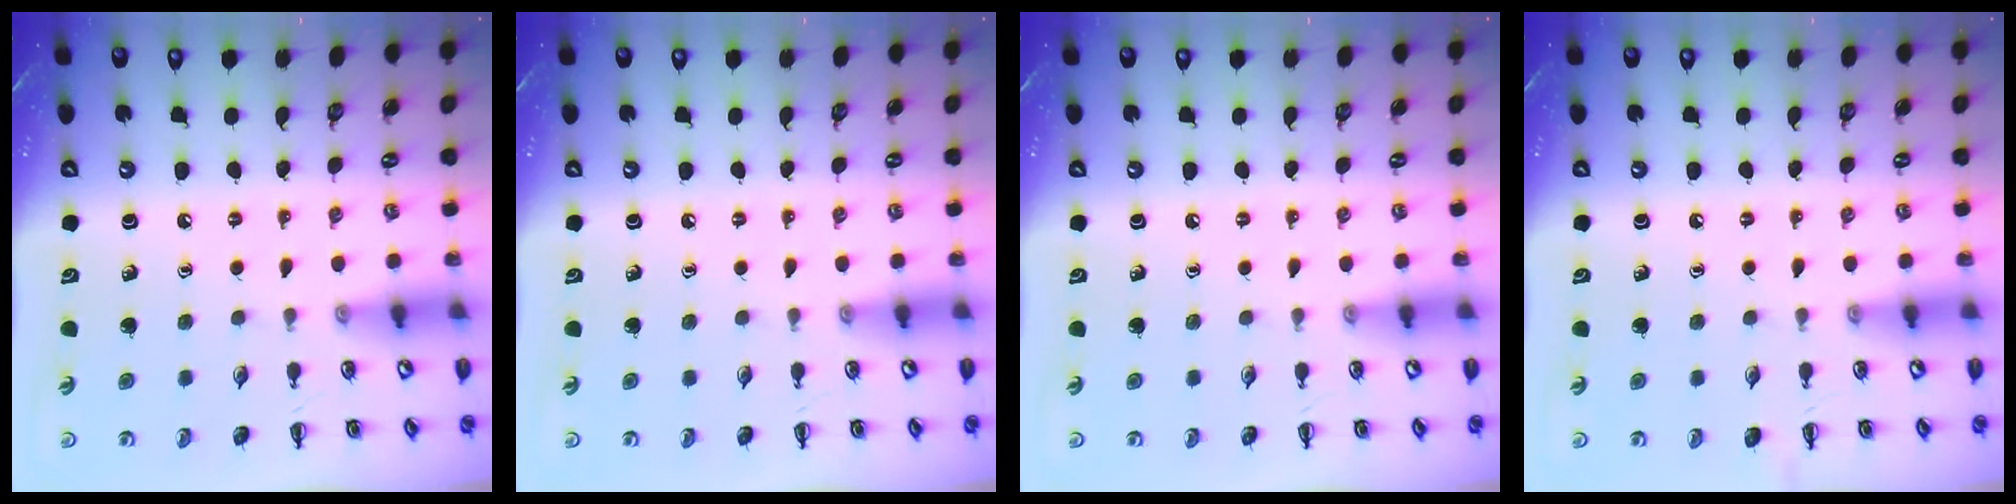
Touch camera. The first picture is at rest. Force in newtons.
{"total": 0.0}
{"total": 0.0}
{"total": 0.0}